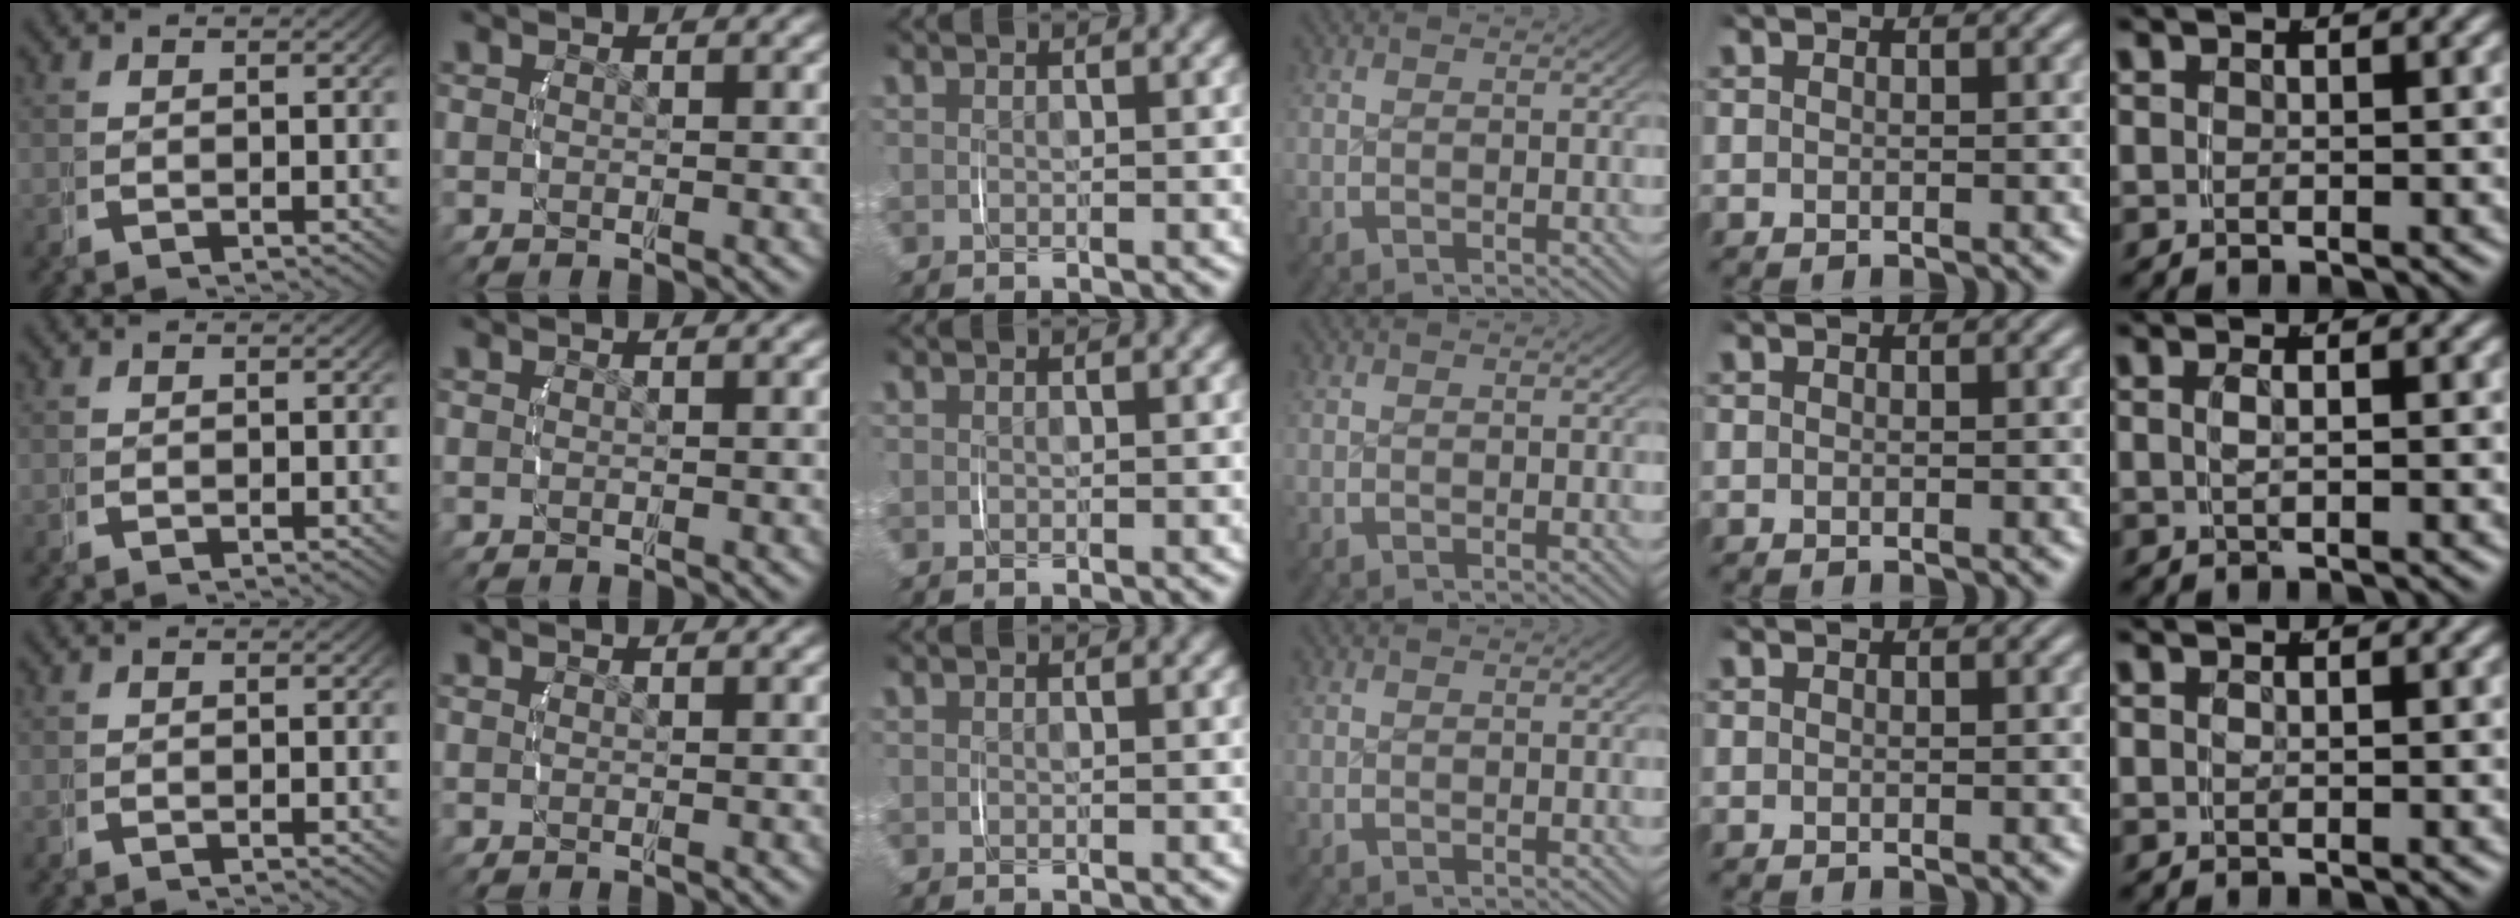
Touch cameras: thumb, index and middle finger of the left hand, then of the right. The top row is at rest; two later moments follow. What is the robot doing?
{"motion": "lift_and_place", "object": "jewelry box"}